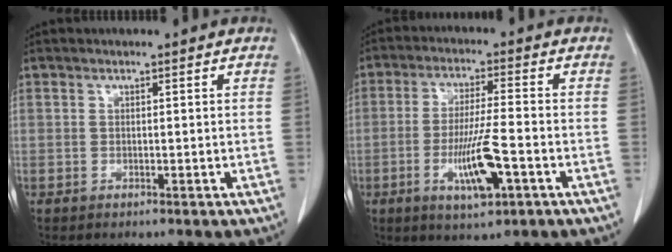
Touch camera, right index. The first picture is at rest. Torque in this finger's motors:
{"motor_torque": [0.51, 0.13, 0.18, 0.17]}